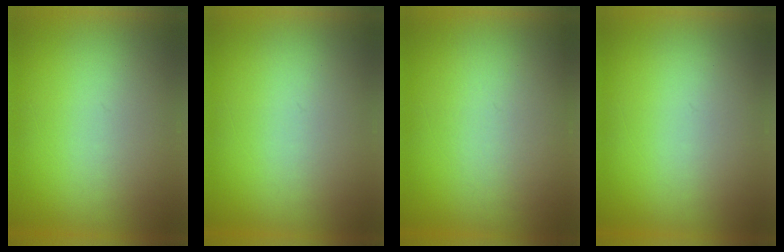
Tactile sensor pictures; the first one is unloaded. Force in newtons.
{"total": 1.2}
{"total": 4.4}
{"total": 1.0}